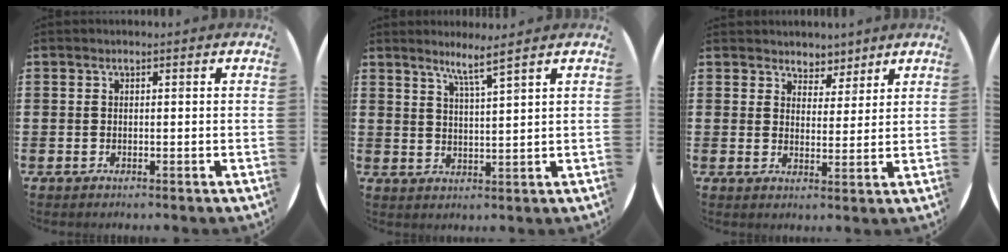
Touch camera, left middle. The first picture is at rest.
{"total": 4.1, "force": [3.5, -0.9, 1.8], "torque": [-0.041, -0.012, 0.060]}
{"total": 4.0, "force": [3.6, 1.7, -0.3], "torque": [-0.007, -0.009, 0.067]}